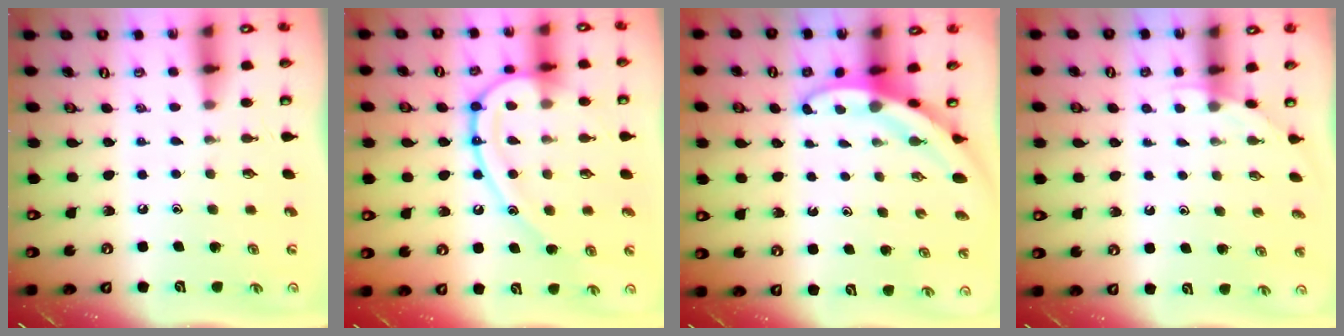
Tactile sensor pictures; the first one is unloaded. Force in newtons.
{"total": 16.4, "press": 16.3, "slide": 1.7}
{"total": 3.8, "press": 3.8, "slide": 0.2}
{"total": 2.5, "press": 2.5, "slide": 0.2}